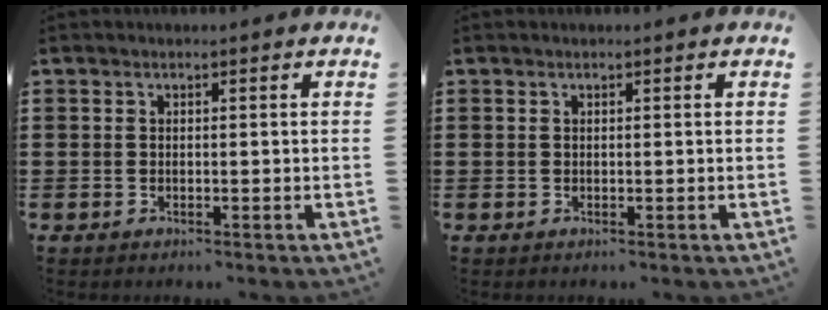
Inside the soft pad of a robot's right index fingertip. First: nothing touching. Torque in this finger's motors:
{"motor_torque": [-0.80, 0.82, -0.02, -0.01]}